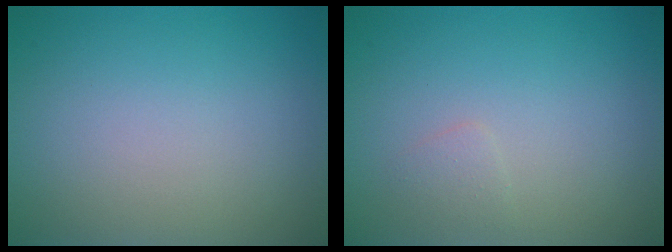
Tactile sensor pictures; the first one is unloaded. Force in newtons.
{"total": 0.8, "press": 0.8, "slide": 0.1}